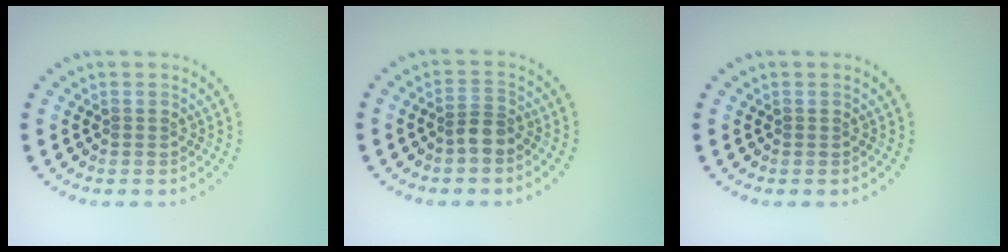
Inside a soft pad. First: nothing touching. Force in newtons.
{"total": 2.1, "press": 1.7, "slide": 1.1}
{"total": 0.0}